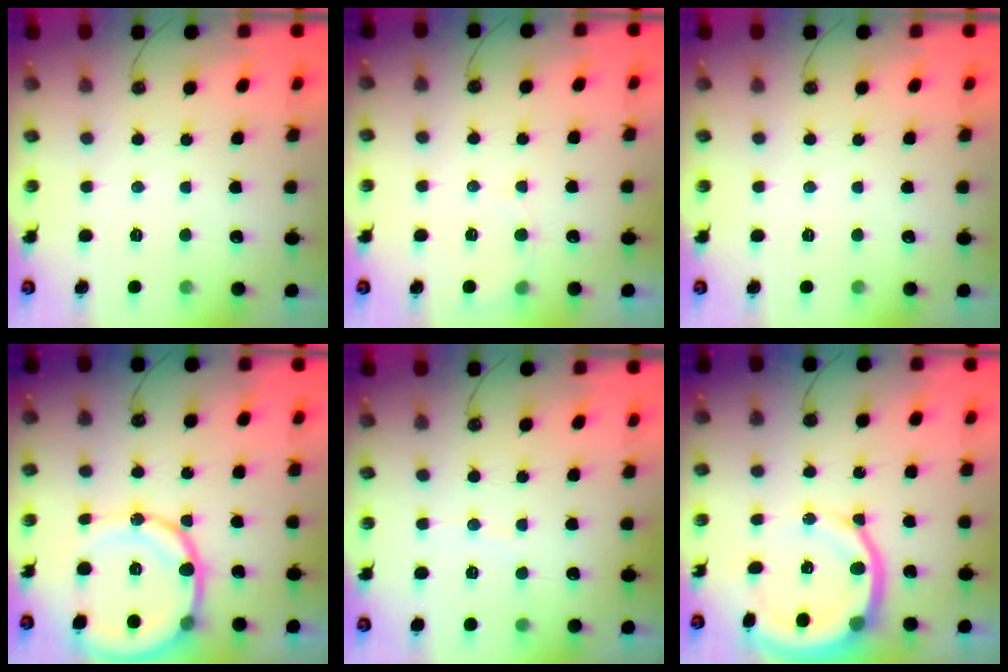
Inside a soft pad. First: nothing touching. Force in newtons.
{"total": 5.0, "press": 5.0, "slide": 0.4}
{"total": 0.0}
{"total": 16.6, "press": 16.3, "slide": 3.0}
{"total": 2.1, "press": 2.1, "slide": 0.2}
{"total": 13.2, "press": 13.0, "slide": 2.3}